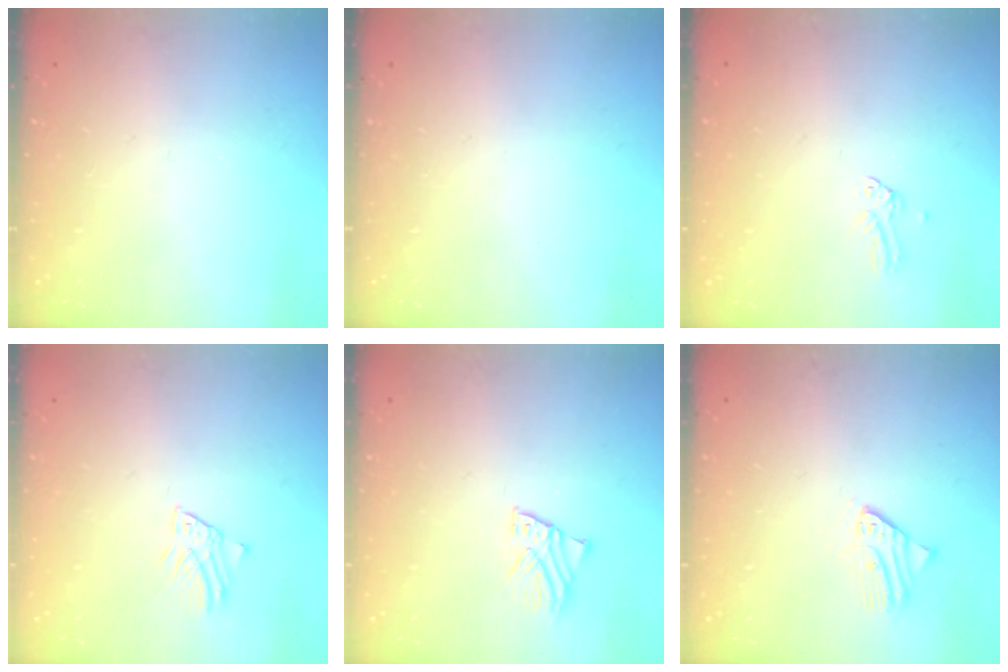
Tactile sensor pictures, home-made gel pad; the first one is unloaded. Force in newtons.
{"total": 0.0}
{"total": 0.0}
{"total": 2.1, "press": 2.1, "slide": 0.1}
{"total": 2.2, "press": 2.2, "slide": 0.1}
{"total": 2.2, "press": 2.2, "slide": 0.2}